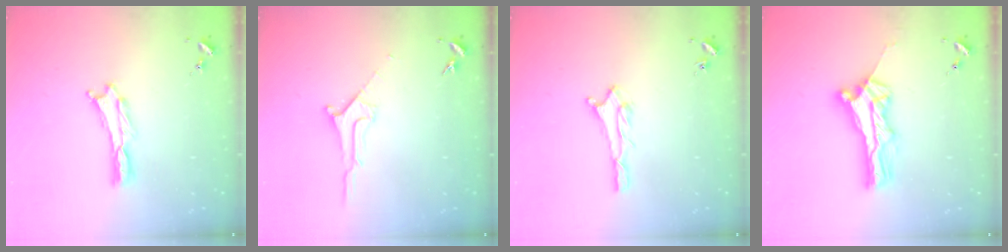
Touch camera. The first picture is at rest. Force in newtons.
{"total": 1.8, "press": 1.7, "slide": 0.2}
{"total": 1.6, "press": 1.6, "slide": 0.1}
{"total": 6.0, "press": 6.0, "slide": 0.4}